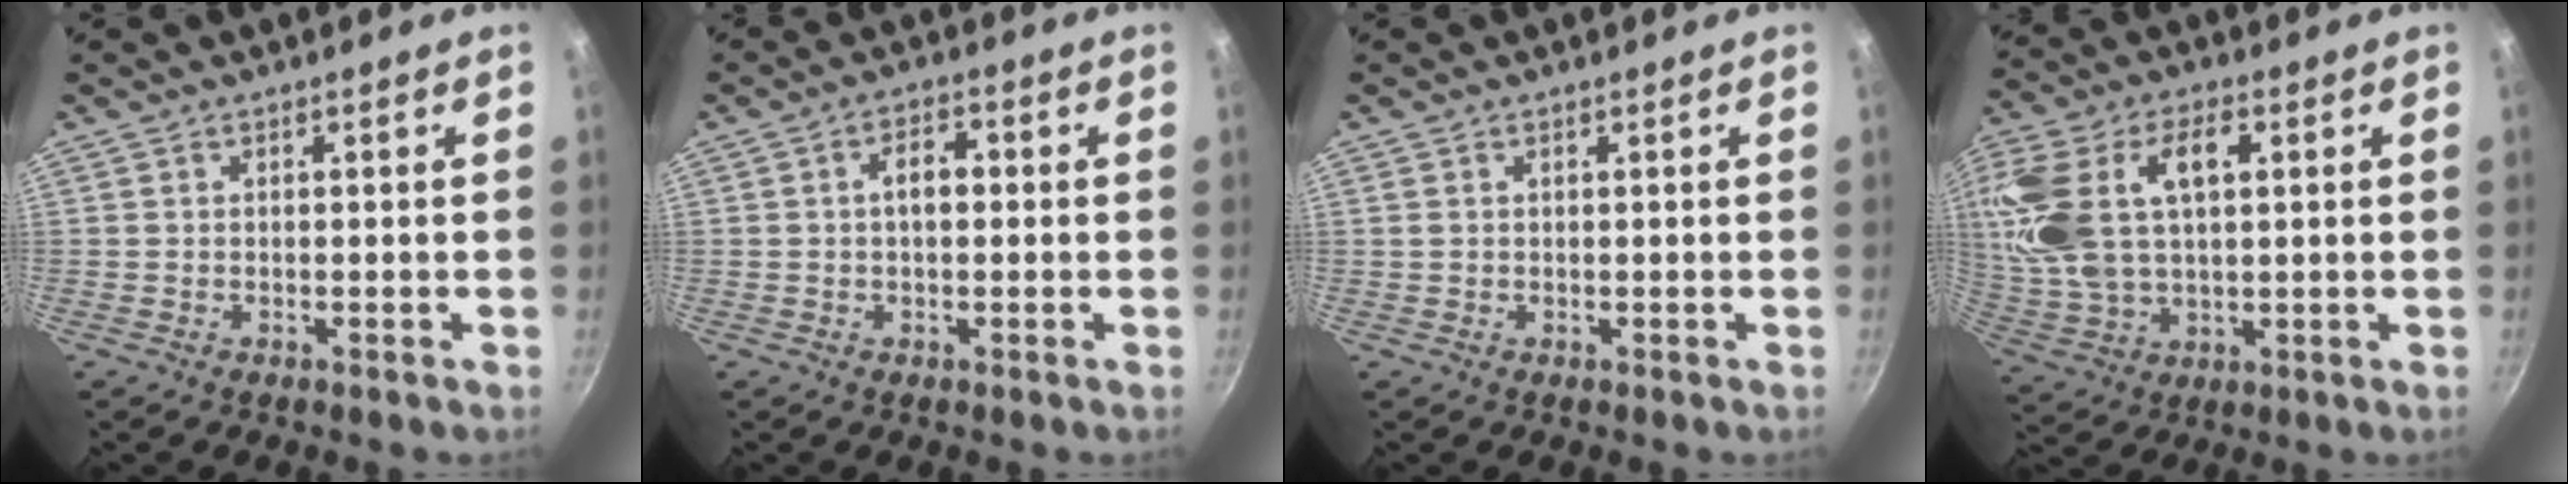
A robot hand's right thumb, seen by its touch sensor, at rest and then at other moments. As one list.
[{"total": 4.4, "force": [0.3, 2.5, 3.6], "torque": [-0.055, 0.014, 0.000]}, {"total": 0.8, "force": [0.3, 0.5, 0.5], "torque": [-0.014, 0.008, 0.010]}, {"total": 21.8, "force": [4.6, 12.4, 17.3], "torque": [-0.393, 0.020, 0.088]}]